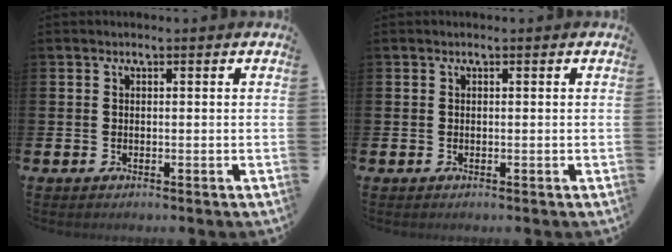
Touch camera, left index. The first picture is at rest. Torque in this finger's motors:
{"motor_torque": [-0.01, 0.00, -0.03, 0.02]}